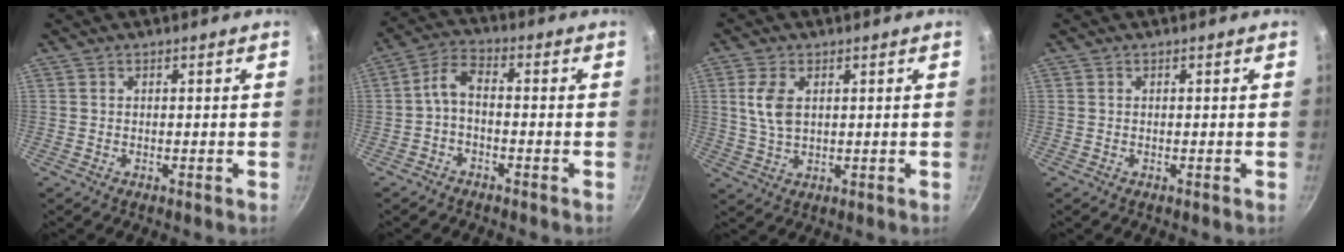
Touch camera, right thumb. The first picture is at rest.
{"total": 4.9, "force": [-1.7, 2.6, 3.7], "torque": [-0.080, 0.035, -0.040]}
{"total": 6.0, "force": [1.5, 3.4, 4.8], "torque": [-0.095, -0.004, 0.031]}
{"total": 0.0}